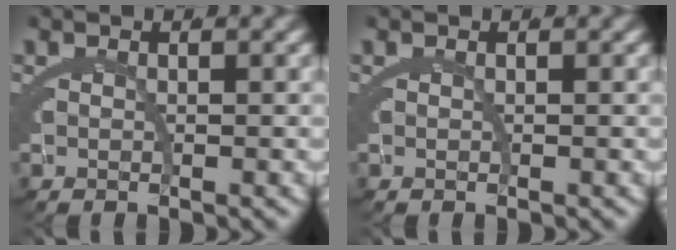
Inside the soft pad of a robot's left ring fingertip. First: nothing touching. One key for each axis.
{"total": 0.0}